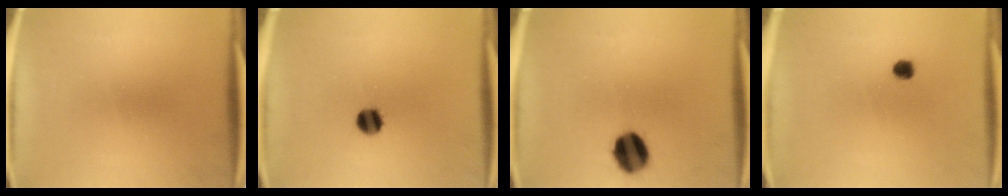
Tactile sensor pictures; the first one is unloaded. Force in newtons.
{"total": 5.0}
{"total": 9.9}
{"total": 2.0}